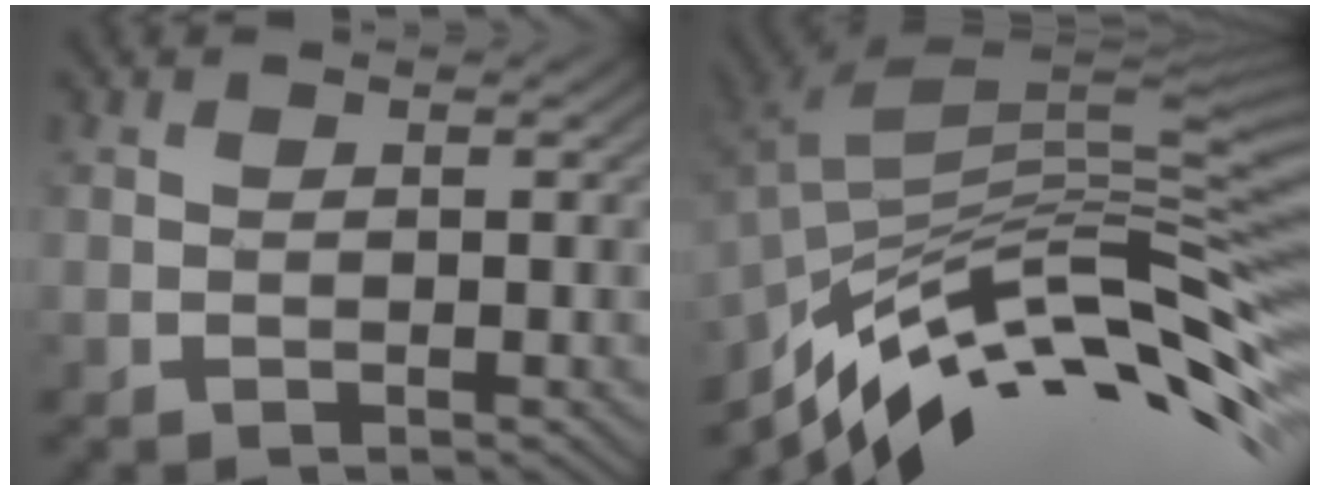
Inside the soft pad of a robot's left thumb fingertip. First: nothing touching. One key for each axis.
{"total": 14.1, "fx": -7.4, "fy": 3.9, "fz": 11.3, "tx": -0.237, "ty": 0.004, "tz": -0.130}